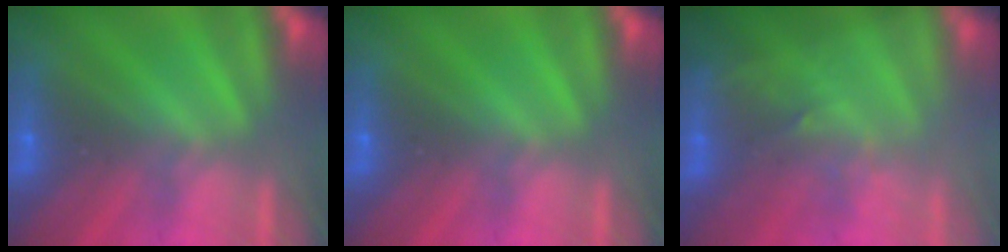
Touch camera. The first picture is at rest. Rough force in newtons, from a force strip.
{"total": 0.0}
{"total": 2.7}